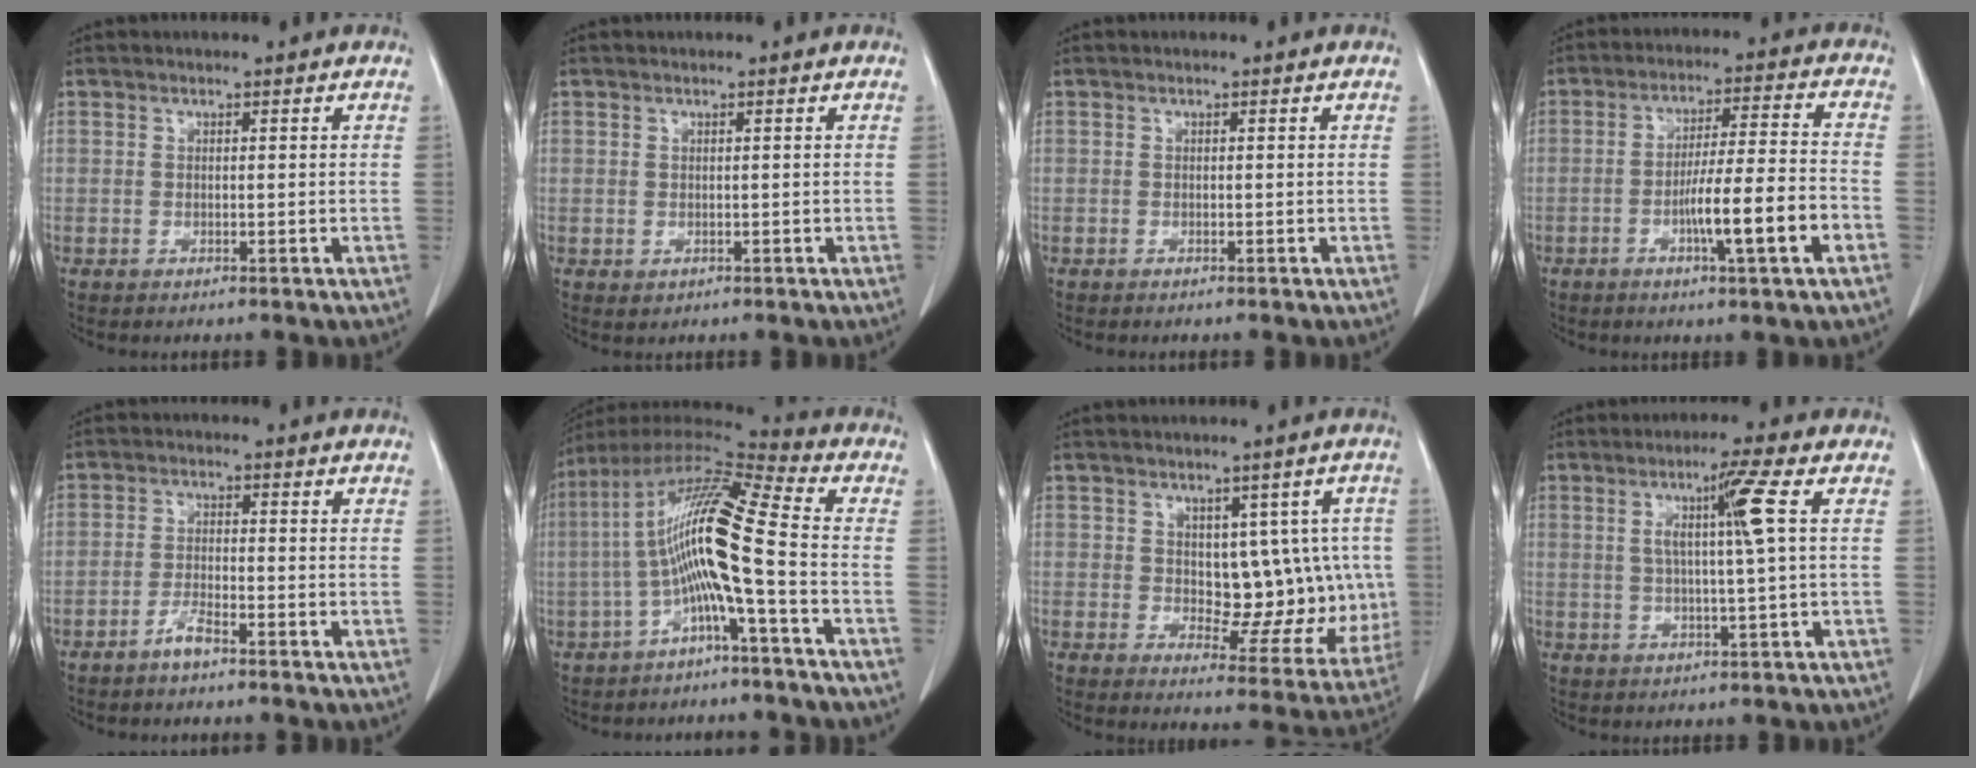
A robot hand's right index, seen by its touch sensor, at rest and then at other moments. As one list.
[{"total": 0.8, "force": [-0.1, 0.8, 0.1], "torque": [-0.003, 0.002, 0.003]}, {"total": 0.0}, {"total": 10.7, "force": [-4.0, -0.2, 9.9], "torque": [-0.163, 0.001, -0.064]}, {"total": 2.7, "force": [-2.3, 0.3, 1.5], "torque": [-0.032, 0.001, -0.045]}, {"total": 13.5, "force": [-2.8, 0.1, 13.2], "torque": [-0.249, 0.031, -0.061]}, {"total": 10.6, "force": [1.2, 6.1, 8.7], "torque": [-0.085, 0.015, 0.035]}, {"total": 6.3, "force": [1.4, -1.3, 6.0], "torque": [-0.108, 0.000, 0.026]}]